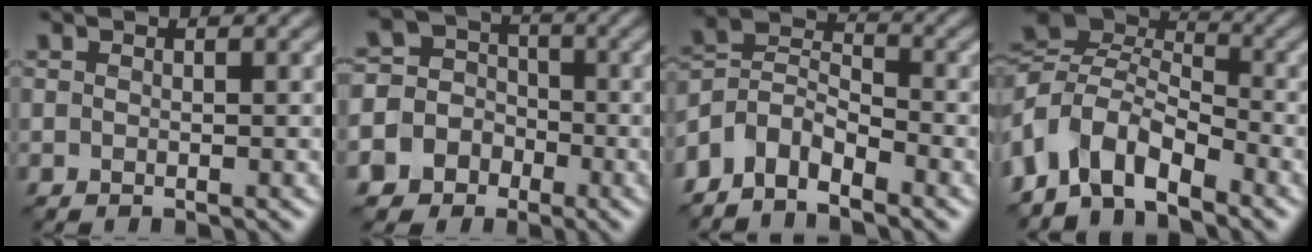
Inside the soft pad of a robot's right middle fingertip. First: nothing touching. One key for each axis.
{"total": 8.2, "fx": -4.0, "fy": 7.1, "fz": 0.9, "tx": -0.029, "ty": -0.003, "tz": -0.083}
{"total": 4.7, "fx": -3.6, "fy": 2.2, "fz": 2.1, "tx": -0.038, "ty": 0.002, "tz": -0.084}
{"total": 7.4, "fx": -3.4, "fy": 4.6, "fz": 4.7, "tx": -0.082, "ty": 0.003, "tz": -0.082}